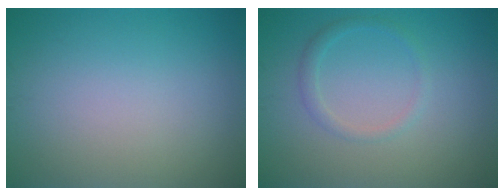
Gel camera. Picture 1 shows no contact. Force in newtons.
{"total": 1.4, "press": 1.4, "slide": 0.0}